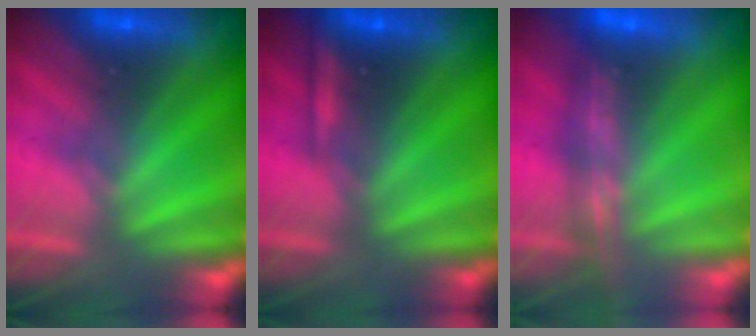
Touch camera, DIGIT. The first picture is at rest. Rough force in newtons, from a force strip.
{"total": 2.3}
{"total": 8.8}